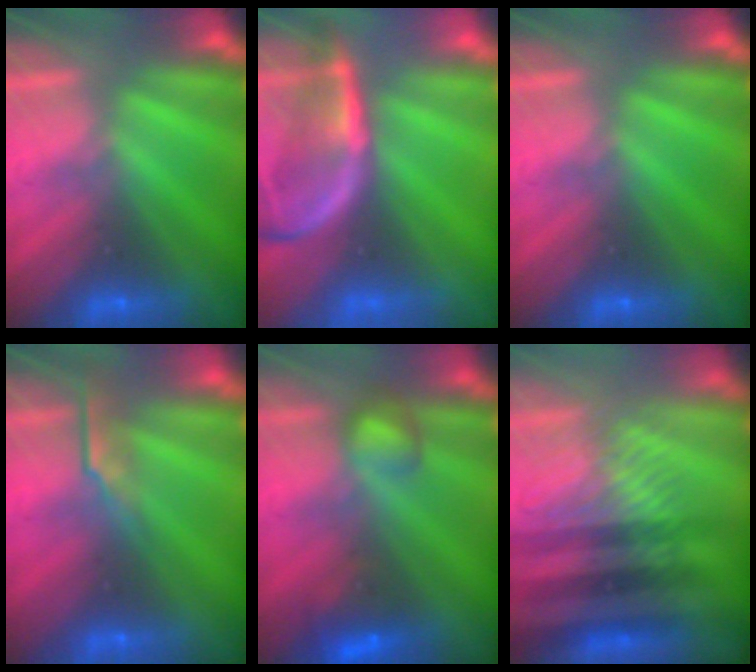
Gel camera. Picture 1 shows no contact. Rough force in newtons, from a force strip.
{"total": 2.3}
{"total": 0.0}
{"total": 2.7}
{"total": 5.9}
{"total": 4.0}